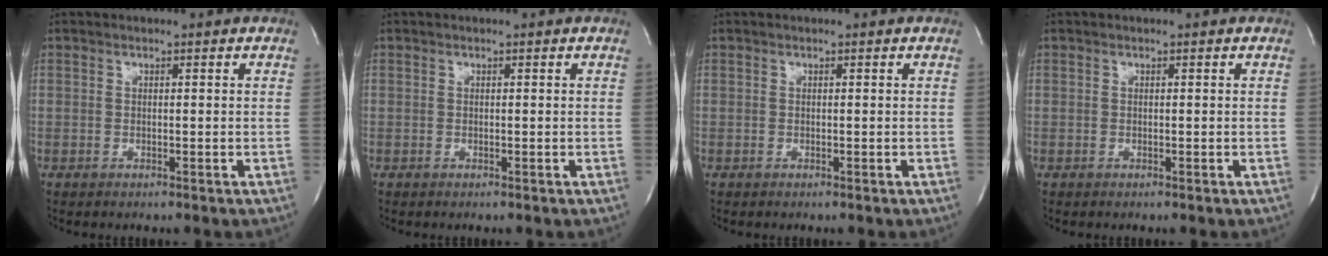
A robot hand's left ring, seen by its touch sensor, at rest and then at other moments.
{"total": 0.0}
{"total": 0.0}
{"total": 0.0}